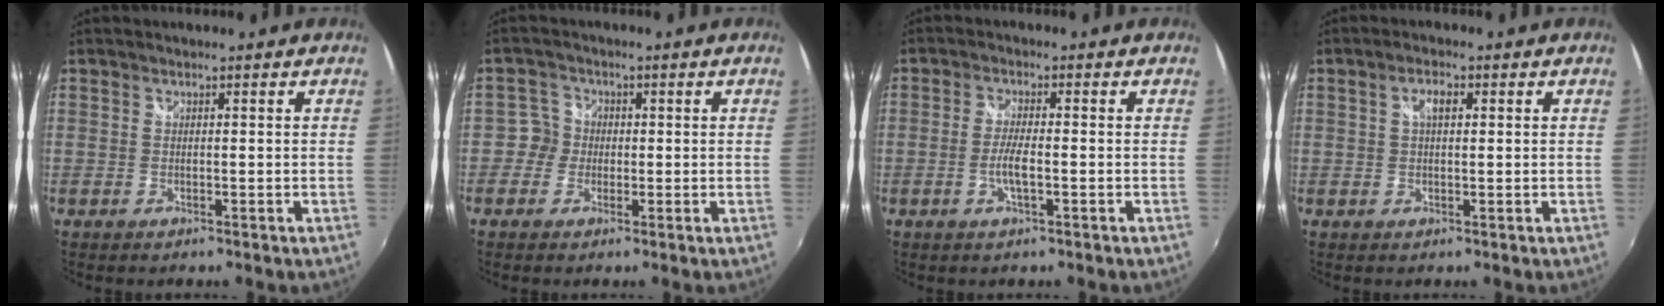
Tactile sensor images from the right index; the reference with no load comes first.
{"total": 3.1, "force": [-0.7, 3.0, 0.0], "torque": [0.007, 0.007, -0.020]}
{"total": 3.8, "force": [-1.2, 0.5, 3.5], "torque": [-0.073, -0.002, -0.023]}
{"total": 2.6, "force": [0.7, 1.2, 2.2], "torque": [-0.040, 0.008, 0.010]}